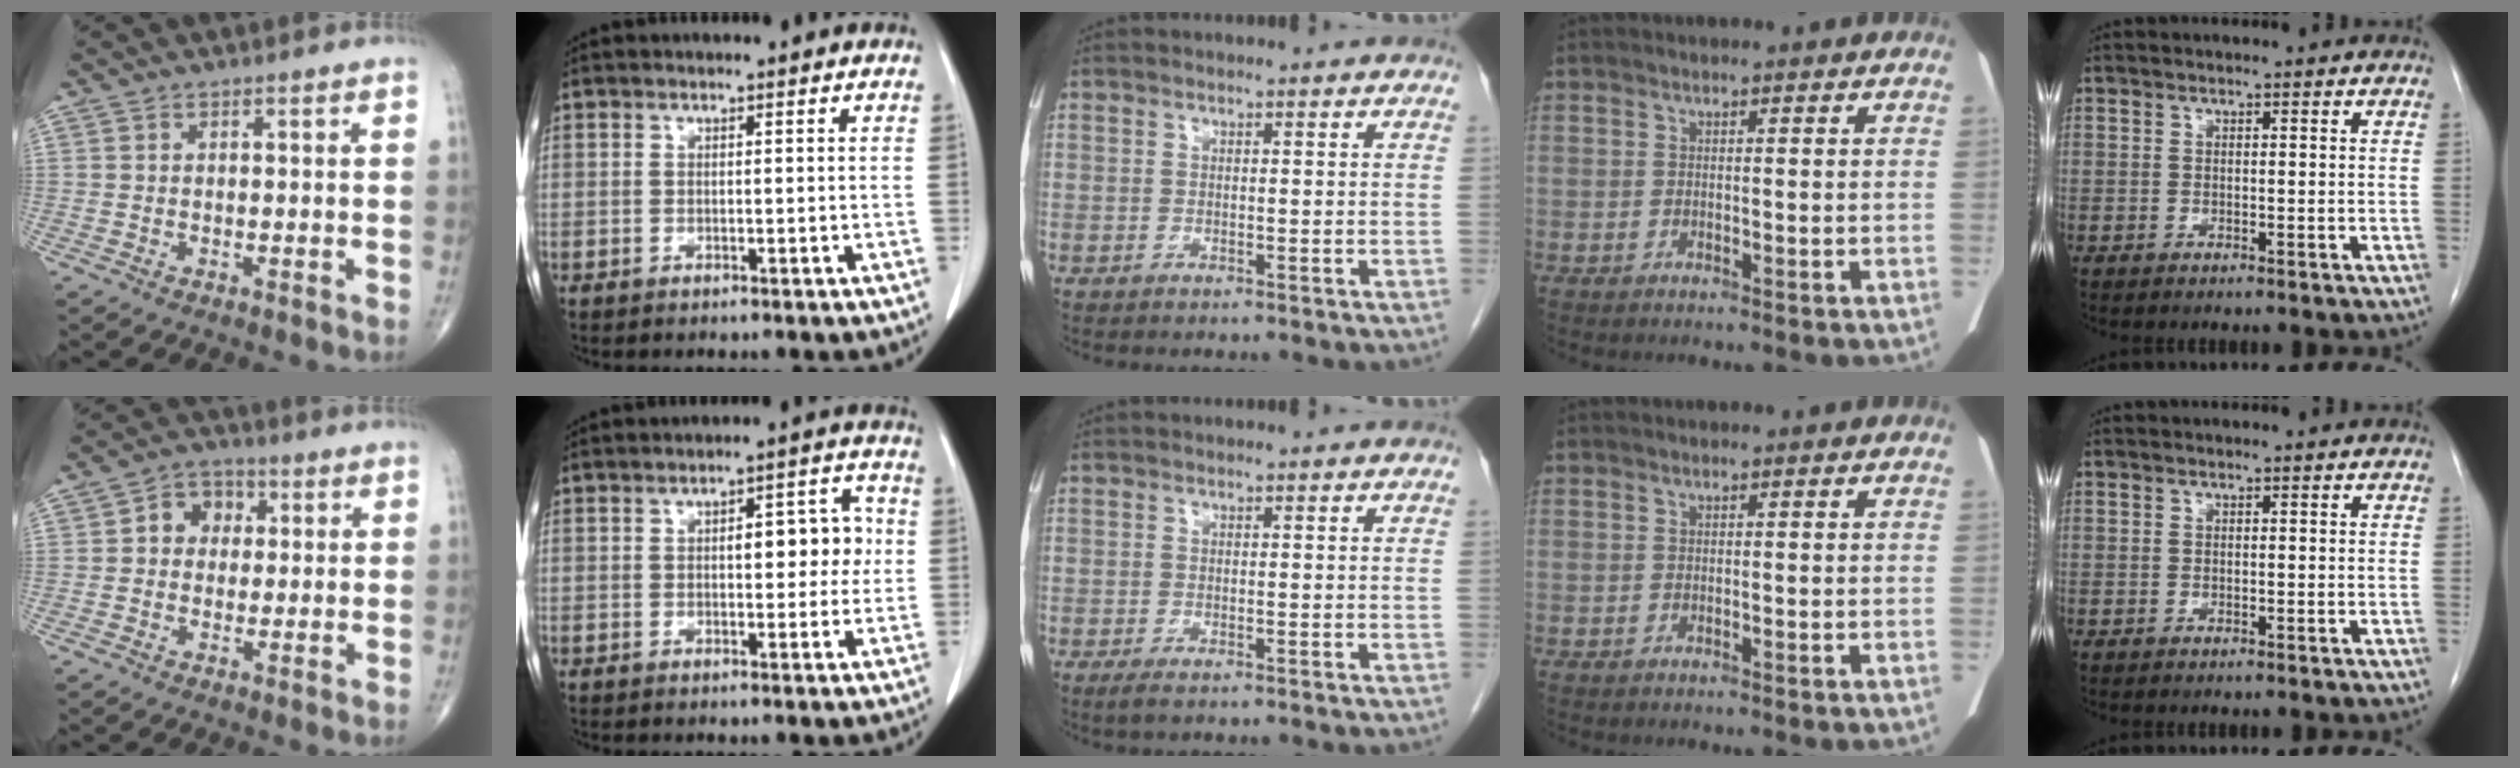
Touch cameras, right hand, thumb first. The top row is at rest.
{"thumb": {"total": 6.3, "force": [1.1, 5.3, 3.2], "torque": [-0.020, 0.011, 0.009]}, "index": {"total": 8.1, "force": [0.7, 3.5, 7.3], "torque": [-0.094, 0.029, 0.016]}, "middle": {"total": 1.6, "force": [-1.1, 0.4, 1.1], "torque": [-0.023, -0.005, -0.018]}}